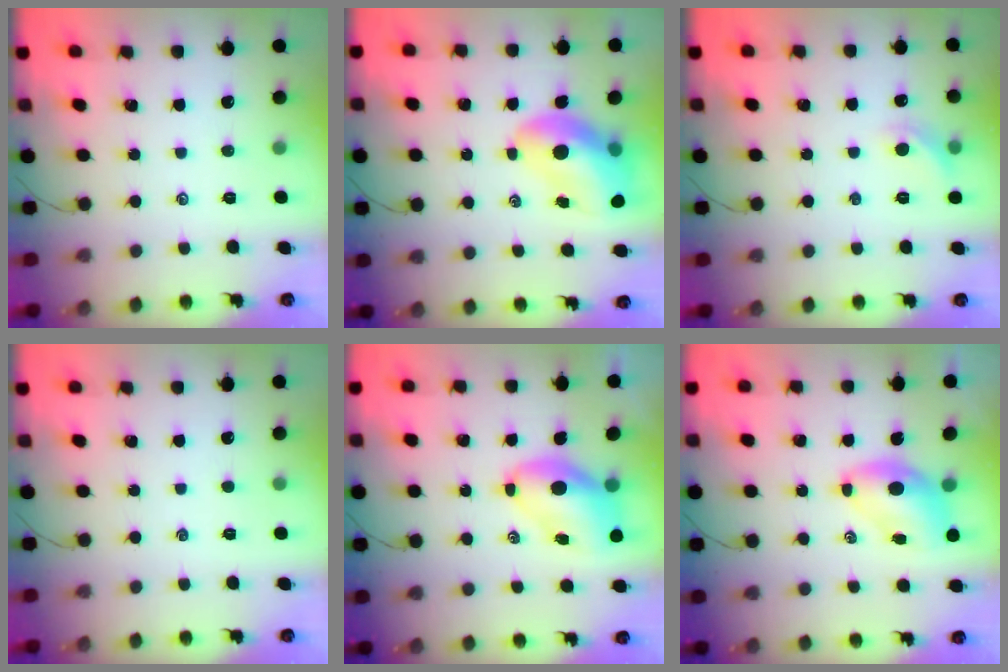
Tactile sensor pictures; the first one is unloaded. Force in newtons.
{"total": 13.3, "press": 12.7, "slide": 4.0}
{"total": 6.4, "press": 6.3, "slide": 1.4}
{"total": 0.0}
{"total": 7.8, "press": 7.6, "slide": 1.8}
{"total": 6.7, "press": 6.6, "slide": 1.1}